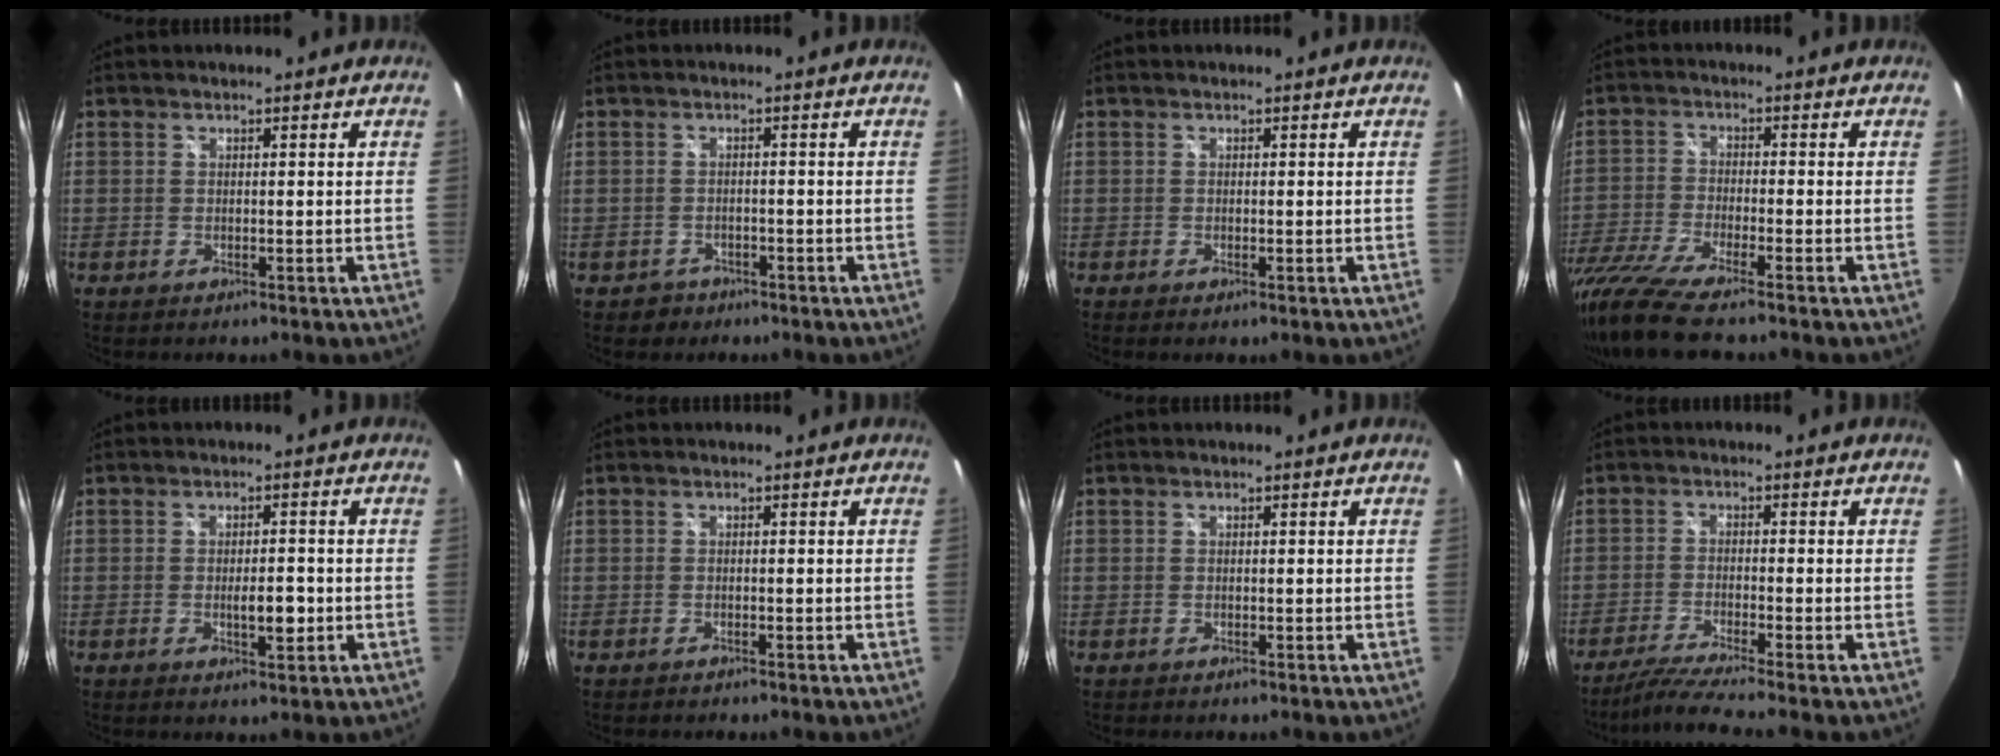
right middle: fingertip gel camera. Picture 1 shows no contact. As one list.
[{"total": 2.9, "force": [-1.9, 2.2, 0.2], "torque": [-0.014, 0.002, -0.026]}, {"total": 0.8, "force": [-0.5, 0.0, 0.7], "torque": [-0.012, -0.002, -0.009]}, {"total": 11.3, "force": [-9.1, 0.6, 6.5], "torque": [-0.150, -0.043, -0.173]}, {"total": 3.9, "force": [-1.0, 1.4, 3.5], "torque": [-0.058, -0.005, -0.013]}, {"total": 0.9, "force": [-0.8, 0.3, 0.3], "torque": [-0.007, -0.002, -0.014]}, {"total": 0.0}, {"total": 6.9, "force": [-5.9, -1.4, 3.4], "torque": [-0.082, -0.021, -0.107]}]